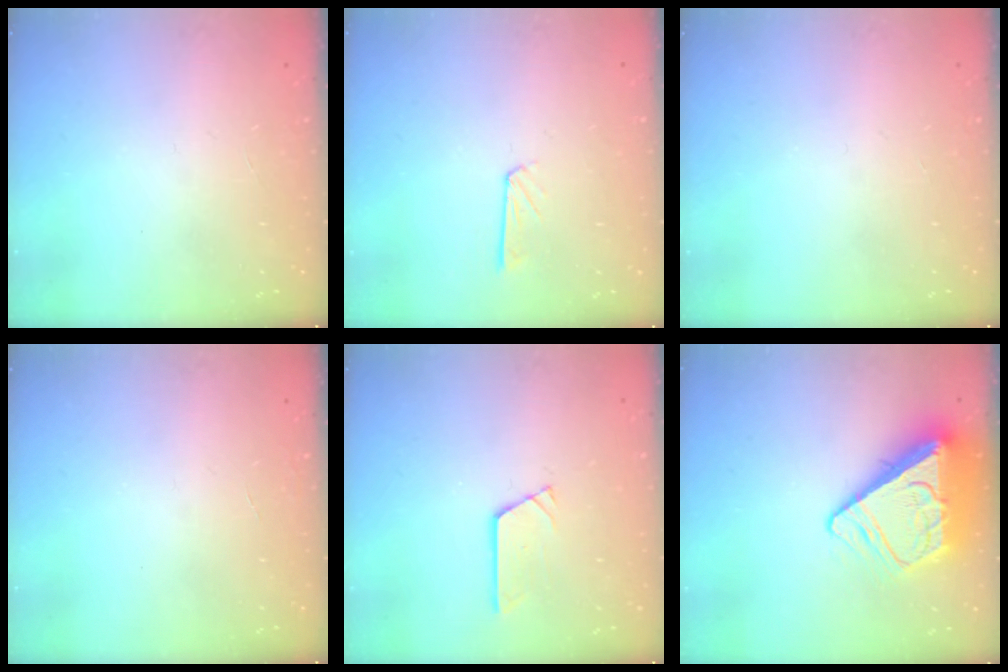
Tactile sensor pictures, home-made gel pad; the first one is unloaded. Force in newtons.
{"total": 4.2, "press": 4.2, "slide": 0.3}
{"total": 0.0}
{"total": 0.0}
{"total": 3.4, "press": 3.4, "slide": 0.4}
{"total": 13.6, "press": 13.5, "slide": 1.5}